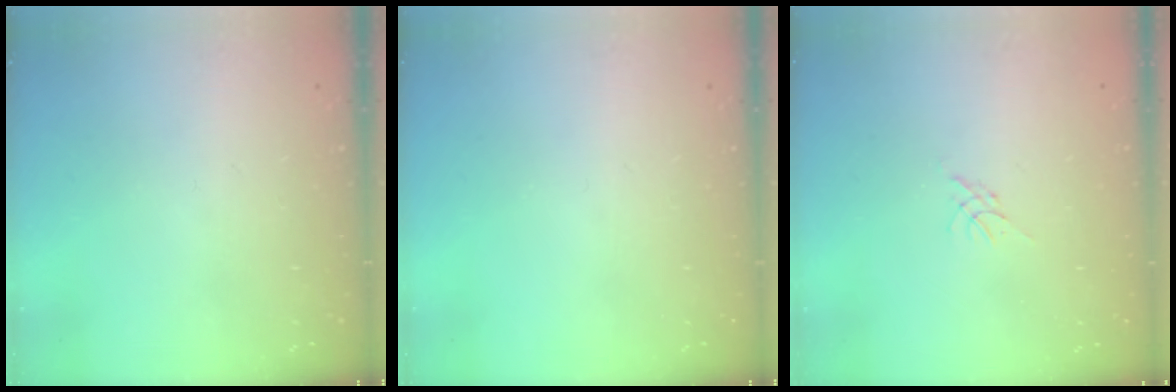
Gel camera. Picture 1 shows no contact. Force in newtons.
{"total": 0.0}
{"total": 0.0}